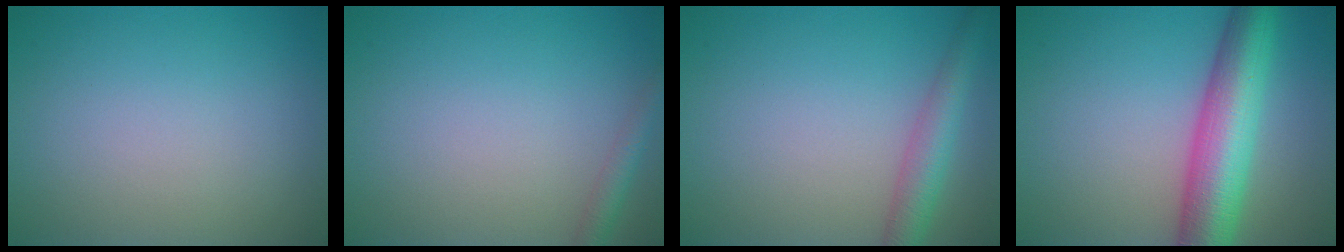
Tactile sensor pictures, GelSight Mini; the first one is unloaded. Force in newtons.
{"total": 1.7, "press": 1.7, "slide": 0.1}
{"total": 3.5, "press": 3.5, "slide": 0.2}
{"total": 8.7, "press": 8.7, "slide": 0.2}